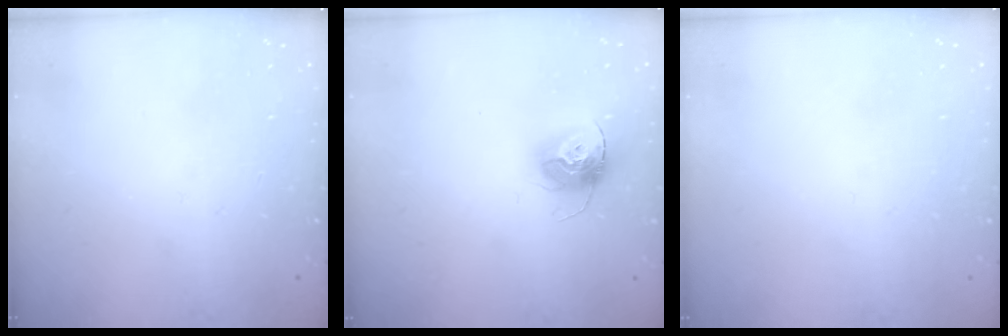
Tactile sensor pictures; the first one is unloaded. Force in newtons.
{"total": 13.6, "press": 13.5, "slide": 1.3}
{"total": 0.7, "press": 0.7, "slide": 0.1}